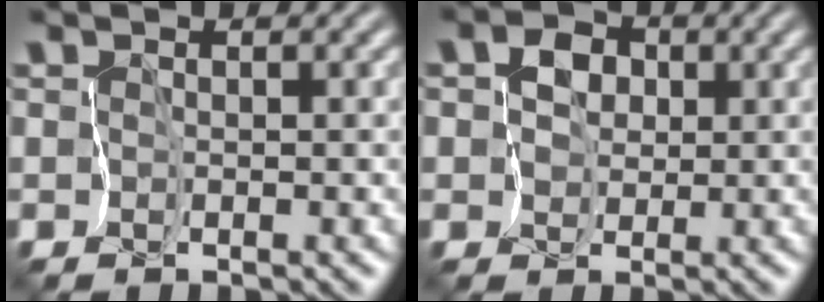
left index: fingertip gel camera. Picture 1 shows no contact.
{"total": 3.7, "force": [1.1, 3.1, 1.8], "torque": [-0.015, 0.024, -0.003]}